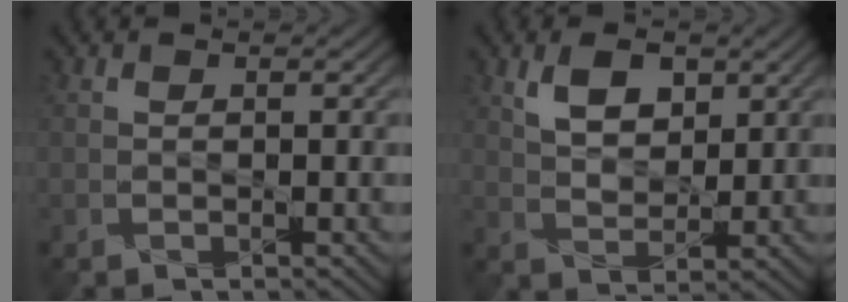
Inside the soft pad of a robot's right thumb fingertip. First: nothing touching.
{"total": 4.9, "force": [2.6, 2.8, 3.1], "torque": [-0.064, -0.001, 0.049]}